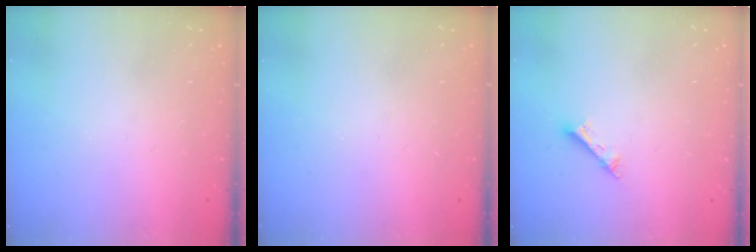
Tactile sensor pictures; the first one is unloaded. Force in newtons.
{"total": 0.0}
{"total": 2.6, "press": 2.6, "slide": 0.1}